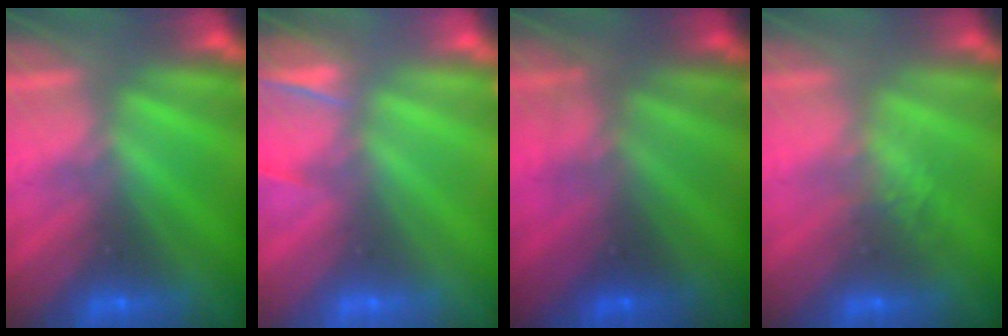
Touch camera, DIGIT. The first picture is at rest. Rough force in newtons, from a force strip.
{"total": 4.4}
{"total": 2.8}
{"total": 1.1}